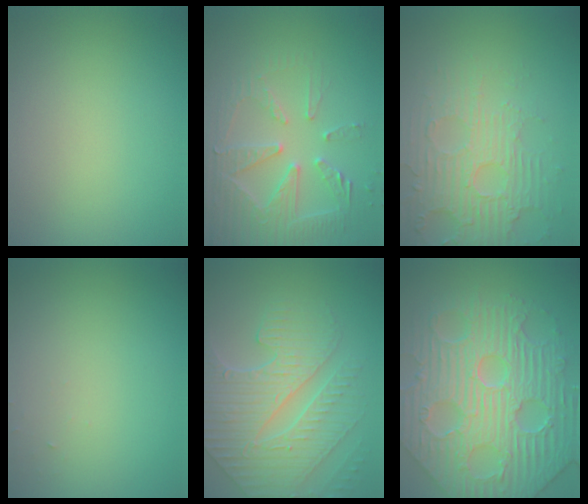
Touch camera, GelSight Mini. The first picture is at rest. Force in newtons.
{"total": 4.5, "press": 4.4, "slide": 0.7}
{"total": 4.2, "press": 4.1, "slide": 1.2}
{"total": 0.6, "press": 0.6, "slide": 0.1}
{"total": 5.6, "press": 5.2, "slide": 2.2}
{"total": 9.6, "press": 7.6, "slide": 5.8}